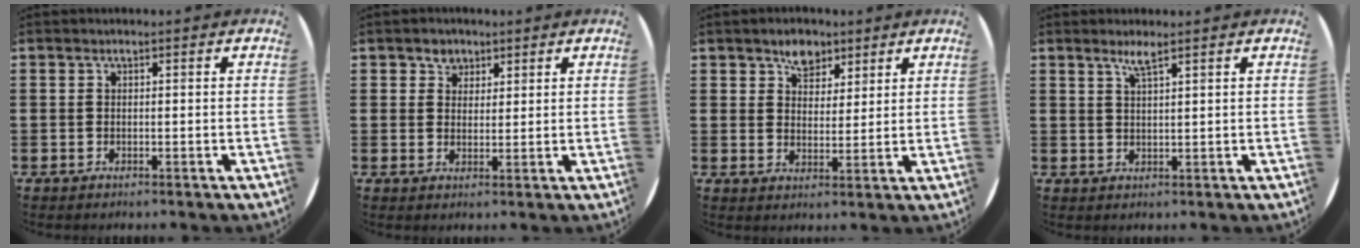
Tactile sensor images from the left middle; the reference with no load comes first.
{"total": 2.4, "force": [1.8, 1.6, 0.1], "torque": [0.010, -0.001, 0.031]}
{"total": 4.3, "force": [3.3, 2.6, 1.0], "torque": [-0.012, 0.000, 0.060]}
{"total": 2.3, "force": [1.8, 0.0, 1.5], "torque": [-0.030, 0.001, 0.031]}